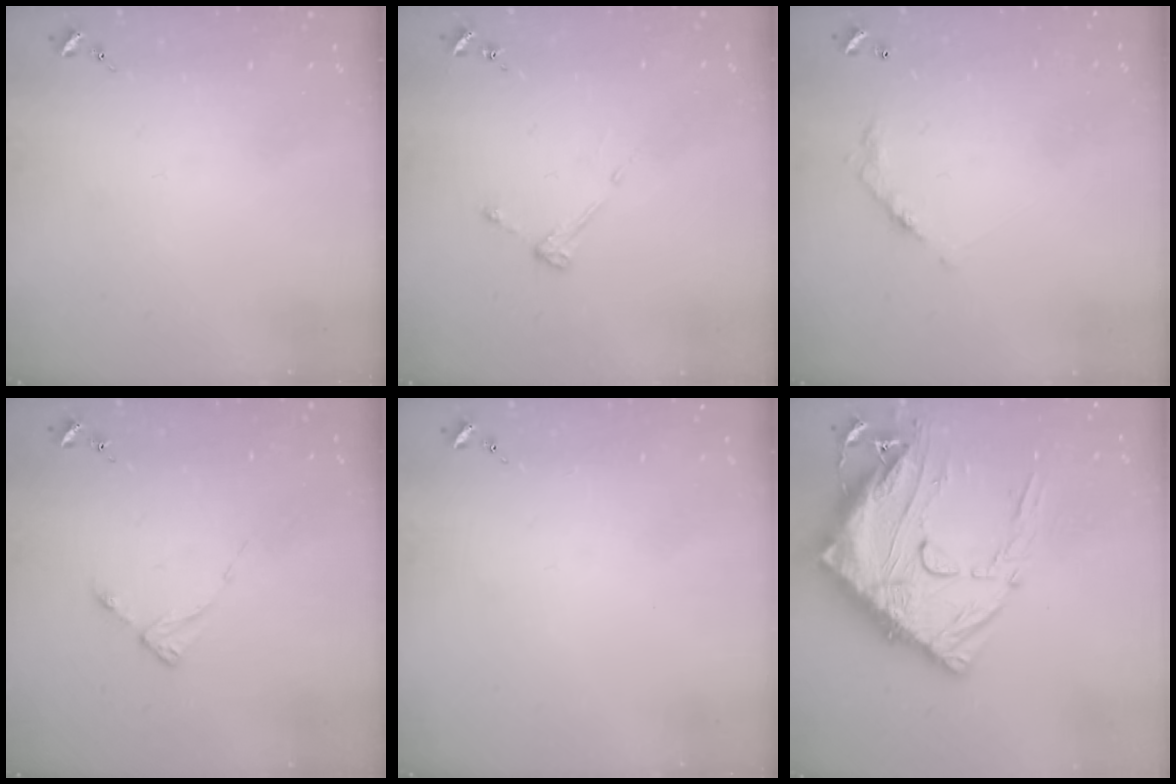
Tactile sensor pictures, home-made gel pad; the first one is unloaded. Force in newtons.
{"total": 4.2, "press": 4.2, "slide": 0.4}
{"total": 6.0, "press": 6.0, "slide": 0.3}
{"total": 2.7, "press": 2.7, "slide": 0.4}
{"total": 0.0}
{"total": 27.3, "press": 27.2, "slide": 2.8}